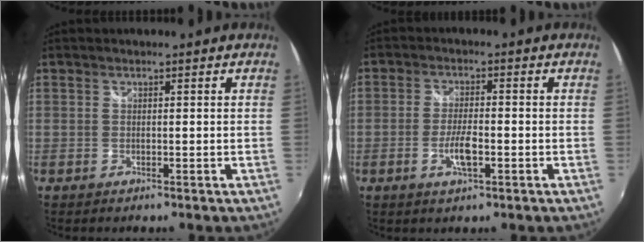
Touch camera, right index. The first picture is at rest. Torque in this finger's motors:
{"motor_torque": [1.39, -0.01, 0.29, 0.07]}